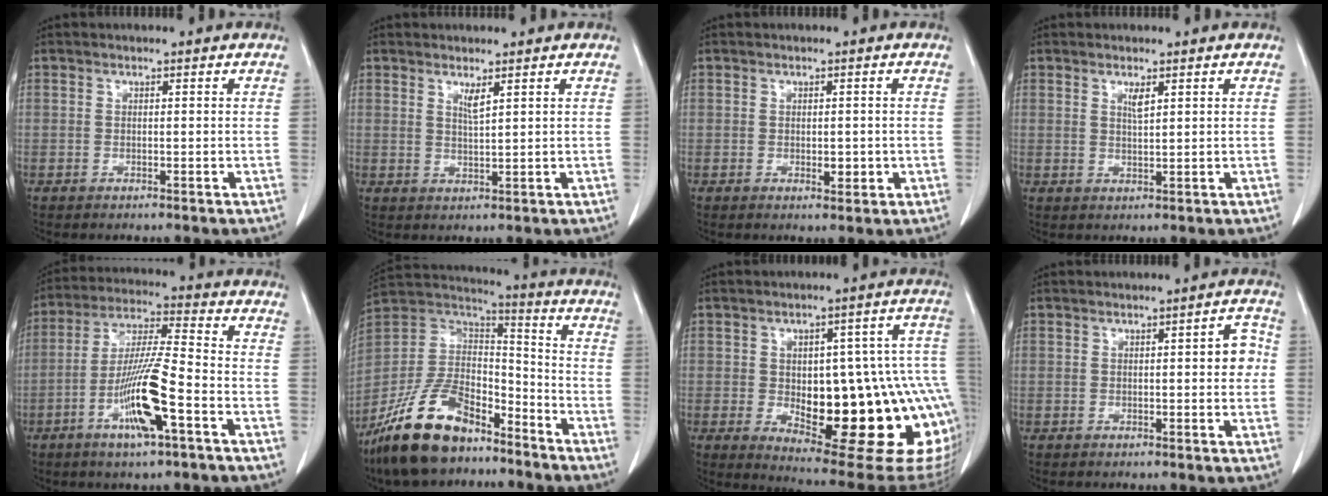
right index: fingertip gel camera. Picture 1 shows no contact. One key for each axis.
{"total": 1.9, "fx": 1.2, "fy": -0.1, "fz": 1.5, "tx": -0.030, "ty": -0.008, "tz": 0.024}
{"total": 2.0, "fx": -0.2, "fy": 1.1, "fz": 1.7, "tx": -0.019, "ty": 0.001, "tz": 0.003}
{"total": 1.7, "fx": 1.0, "fy": 0.2, "fz": 1.4, "tx": -0.029, "ty": -0.004, "tz": 0.020}
{"total": 12.3, "fx": -4.9, "fy": 0.7, "fz": 11.2, "tx": -0.217, "ty": -0.006, "tz": -0.091}
{"total": 18.0, "fx": -13.1, "fy": 7.4, "fz": 9.8, "tx": -0.200, "ty": 0.018, "tz": -0.242}
{"total": 25.9, "fx": -4.8, "fy": 8.1, "fz": 24.2, "tx": -0.233, "ty": 0.021, "tz": -0.038}
{"total": 3.3, "fx": 0.1, "fy": 1.0, "fz": 3.1, "tx": -0.032, "ty": 0.006, "tz": -0.003}